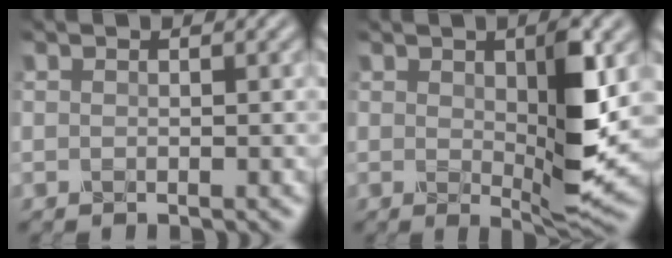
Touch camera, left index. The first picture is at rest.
{"total": 6.2, "force": [0.8, 1.7, 5.9], "torque": [-0.093, -0.014, 0.018]}